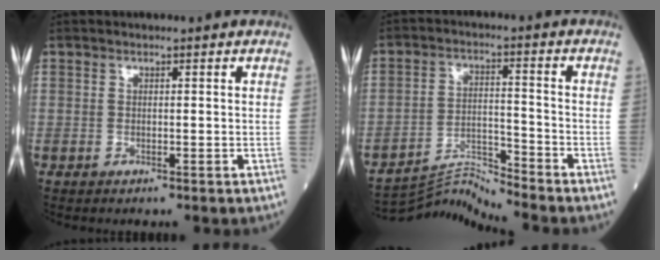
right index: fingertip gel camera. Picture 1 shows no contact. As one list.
[{"total": 7.5, "force": [-6.8, -3.0, -1.1], "torque": [0.003, 0.002, -0.125]}]